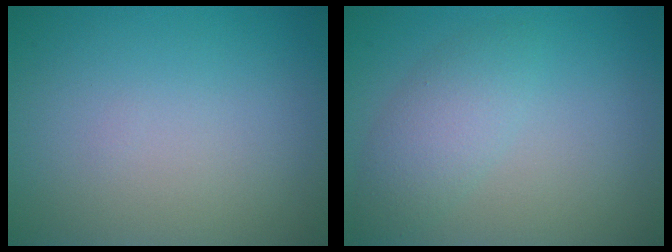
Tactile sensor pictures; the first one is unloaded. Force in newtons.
{"total": 3.0, "press": 3.0, "slide": 0.1}